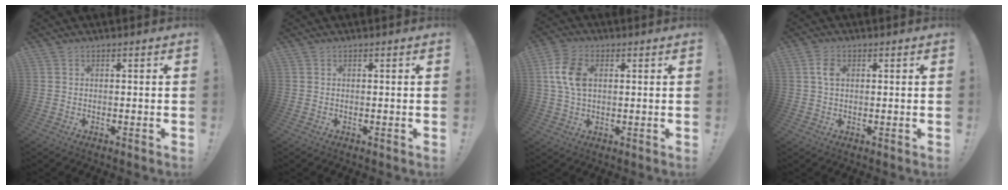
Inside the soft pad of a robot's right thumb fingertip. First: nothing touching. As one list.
[{"total": 0.0}, {"total": 10.6, "force": [2.1, 7.3, 7.4], "torque": [-0.136, 0.006, 0.040]}, {"total": 4.2, "force": [1.1, 2.8, 2.9], "torque": [-0.044, 0.003, 0.019]}]